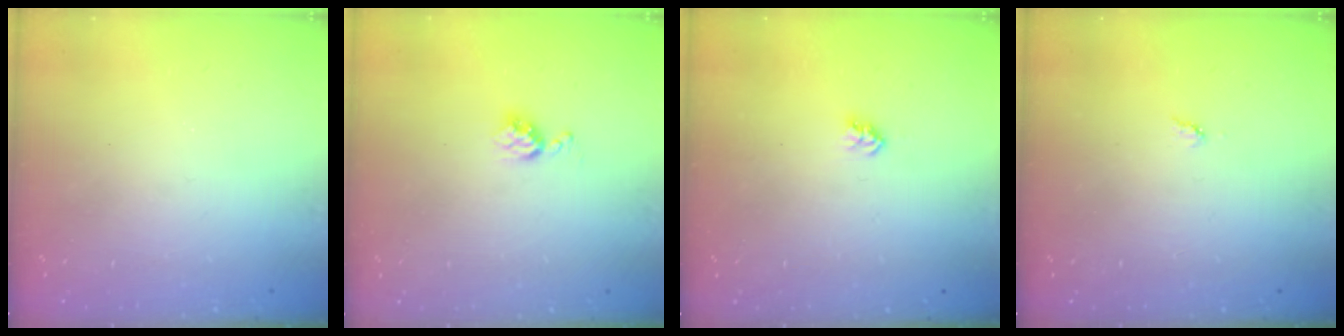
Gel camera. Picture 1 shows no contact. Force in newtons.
{"total": 4.3, "press": 4.3, "slide": 0.5}
{"total": 2.7, "press": 2.7, "slide": 0.4}
{"total": 3.9, "press": 3.8, "slide": 0.5}